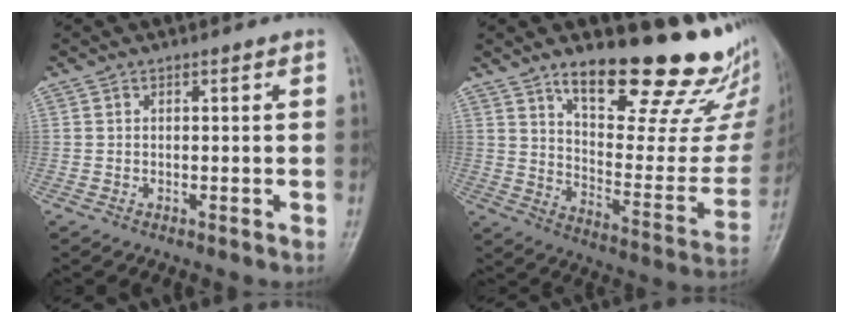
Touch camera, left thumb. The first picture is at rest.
{"total": 25.0, "force": [18.7, 8.2, 14.3], "torque": [-0.152, -0.115, 0.268]}